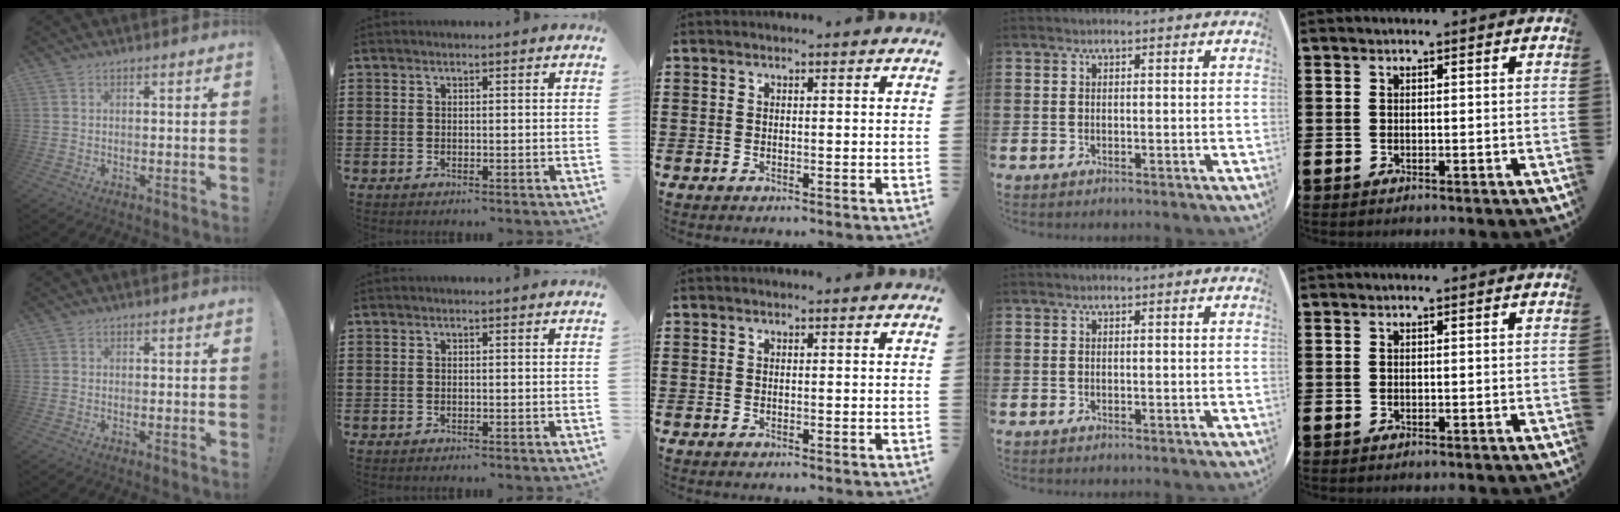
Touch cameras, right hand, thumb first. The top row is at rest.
{"thumb": {"total": 0.6, "force": [-0.3, 0.2, 0.4], "torque": [-0.013, 0.003, -0.005]}}